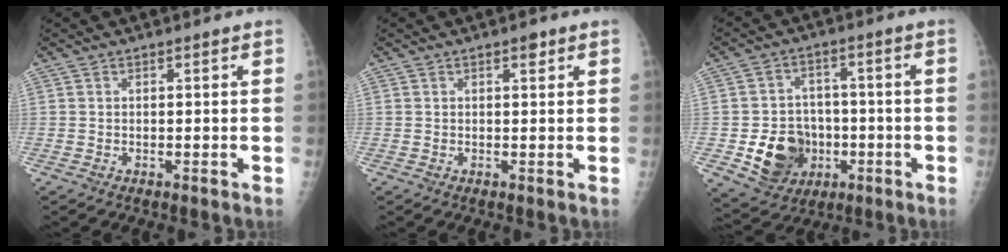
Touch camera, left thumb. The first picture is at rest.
{"total": 1.4, "force": [0.8, 0.7, 0.9], "torque": [-0.005, -0.001, 0.009]}
{"total": 12.2, "force": [-3.1, 10.1, 6.1], "torque": [-0.063, 0.011, -0.040]}